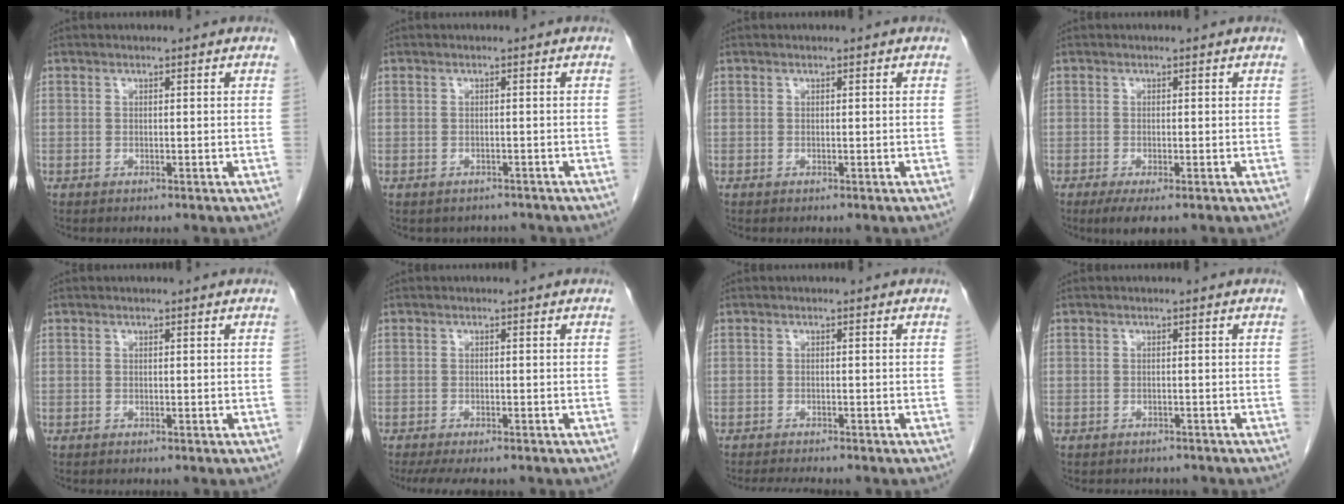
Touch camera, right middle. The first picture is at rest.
{"total": 3.0, "force": [-2.6, 1.5, 0.1], "torque": [-0.005, 0.004, -0.033]}
{"total": 0.0}
{"total": 3.4, "force": [-2.2, 0.8, 2.6], "torque": [-0.041, -0.010, -0.032]}
{"total": 0.0}
{"total": 7.6, "force": [-6.3, 2.0, 3.7], "torque": [-0.050, -0.012, -0.092]}
{"total": 4.5, "force": [-4.1, 0.5, 1.8], "torque": [-0.025, -0.011, -0.060]}
{"total": 3.3, "force": [-2.9, 1.5, 0.4], "torque": [-0.011, 0.001, -0.037]}